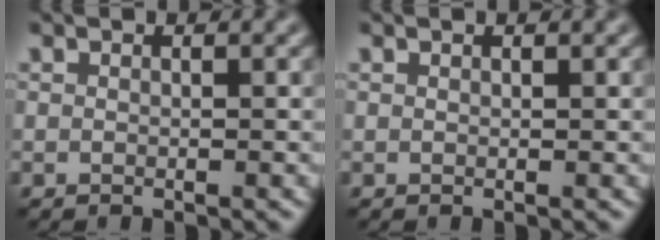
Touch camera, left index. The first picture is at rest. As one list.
[{"total": 0.0}]